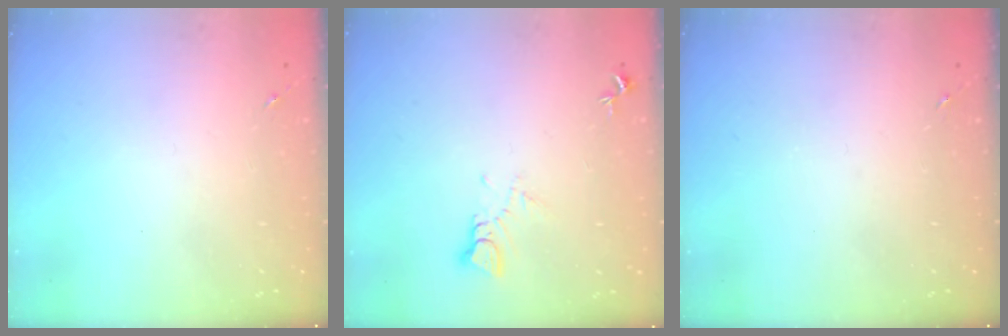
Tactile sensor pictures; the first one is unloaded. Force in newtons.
{"total": 3.5, "press": 3.4, "slide": 0.3}
{"total": 0.0}